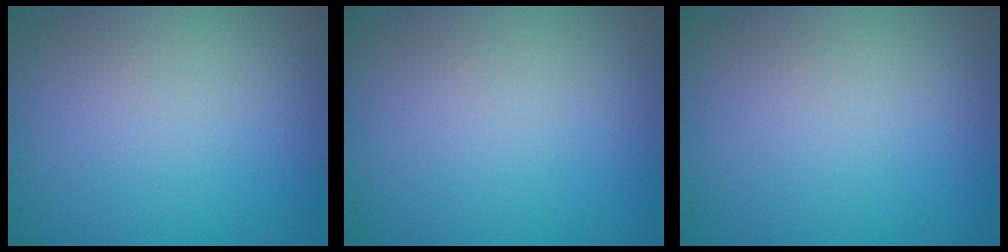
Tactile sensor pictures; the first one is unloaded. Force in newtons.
{"total": 0.0}
{"total": 0.0}